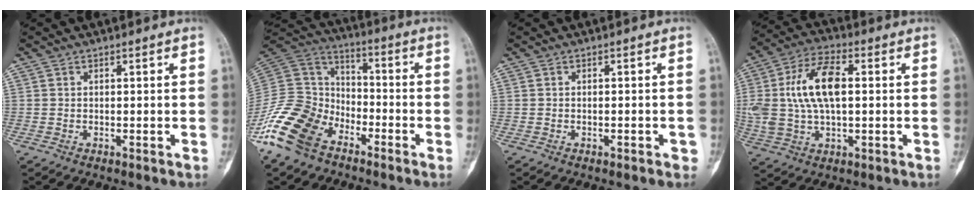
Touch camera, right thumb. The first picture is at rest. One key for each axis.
{"total": 17.9, "fx": -10.6, "fy": 11.2, "fz": 9.0, "tx": -0.185, "ty": 0.064, "tz": -0.212}
{"total": 1.9, "fx": -0.9, "fy": 0.8, "fz": 1.4, "tx": -0.020, "ty": 0.005, "tz": -0.007}
{"total": 14.5, "fx": 1.8, "fy": 7.4, "fz": 12.3, "tx": -0.253, "ty": 0.020, "tz": 0.035}